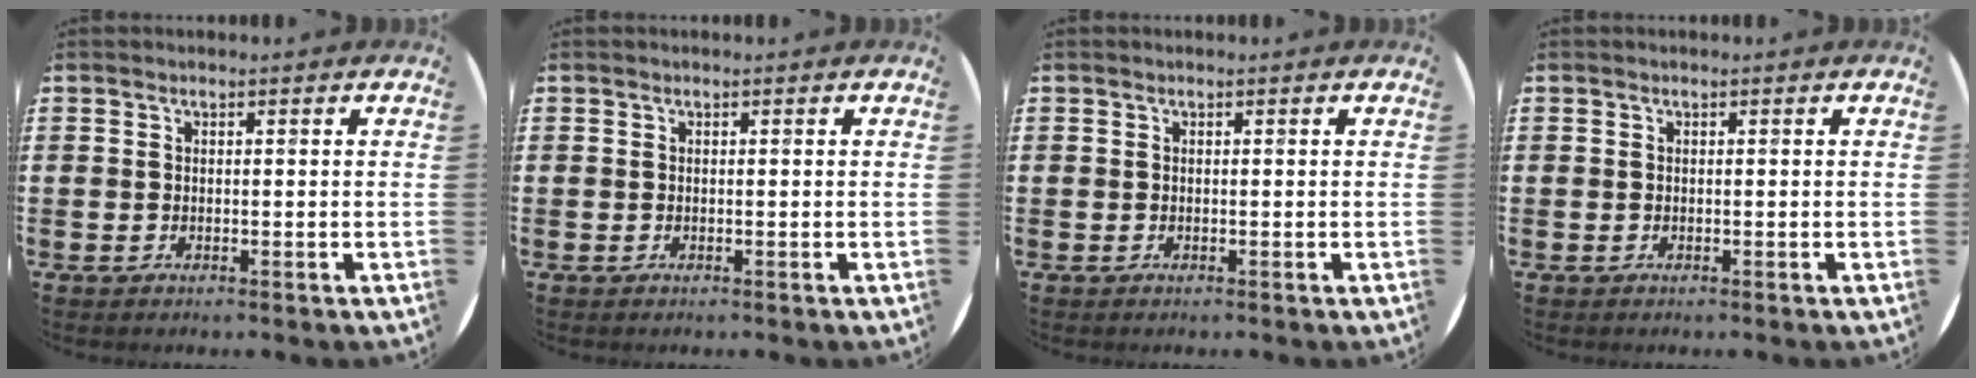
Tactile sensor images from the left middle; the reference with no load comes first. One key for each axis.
{"total": 0.0}
{"total": 0.0}
{"total": 0.0}